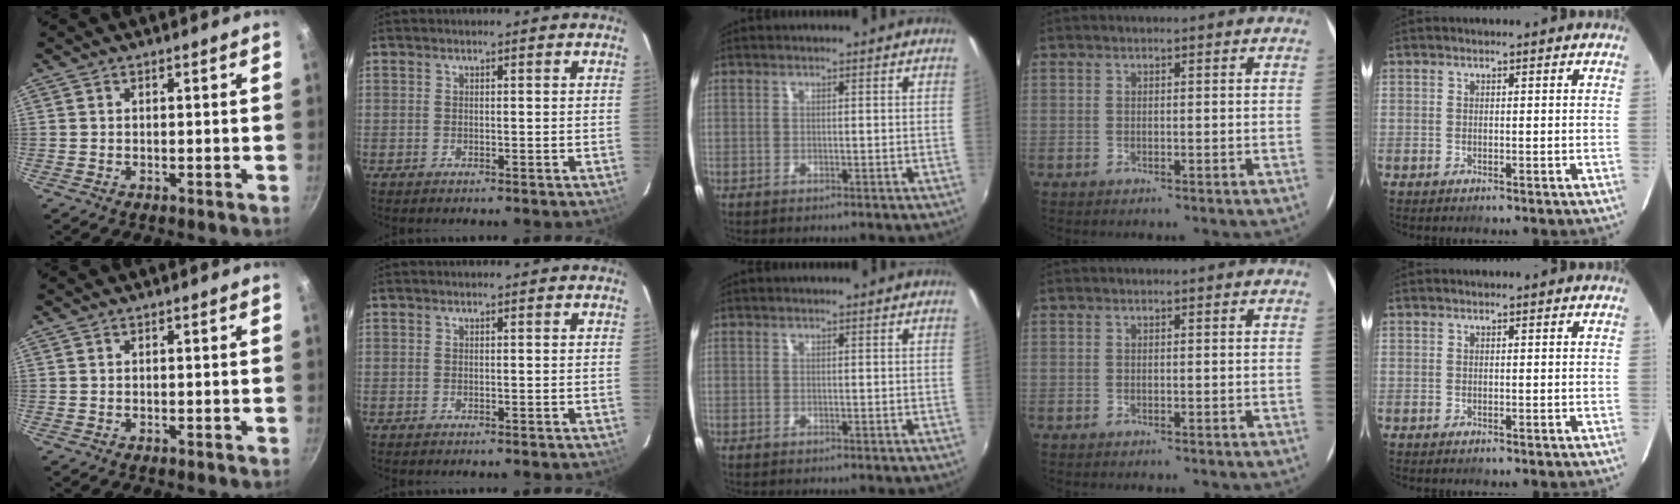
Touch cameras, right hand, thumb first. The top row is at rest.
{}